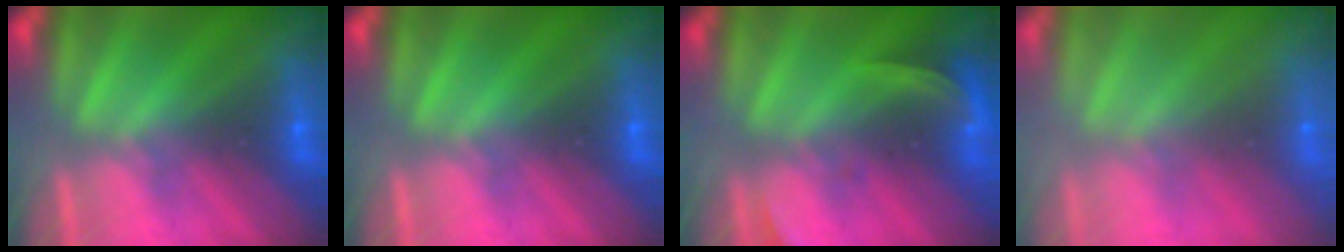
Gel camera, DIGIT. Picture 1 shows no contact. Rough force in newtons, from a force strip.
{"total": 0.0}
{"total": 2.6}
{"total": 9.4}